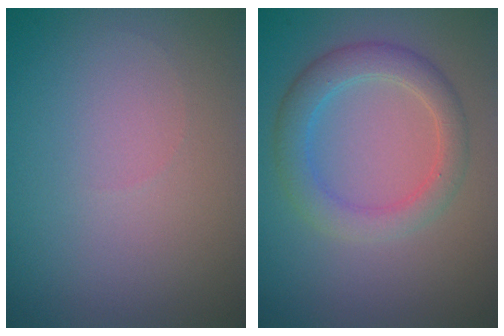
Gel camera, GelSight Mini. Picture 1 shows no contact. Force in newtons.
{"total": 3.5, "press": 3.5, "slide": 0.1}